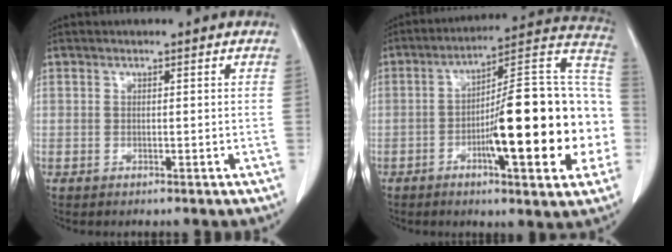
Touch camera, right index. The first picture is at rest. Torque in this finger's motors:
{"motor_torque": [1.36, -0.78, 1.06, 0.21]}